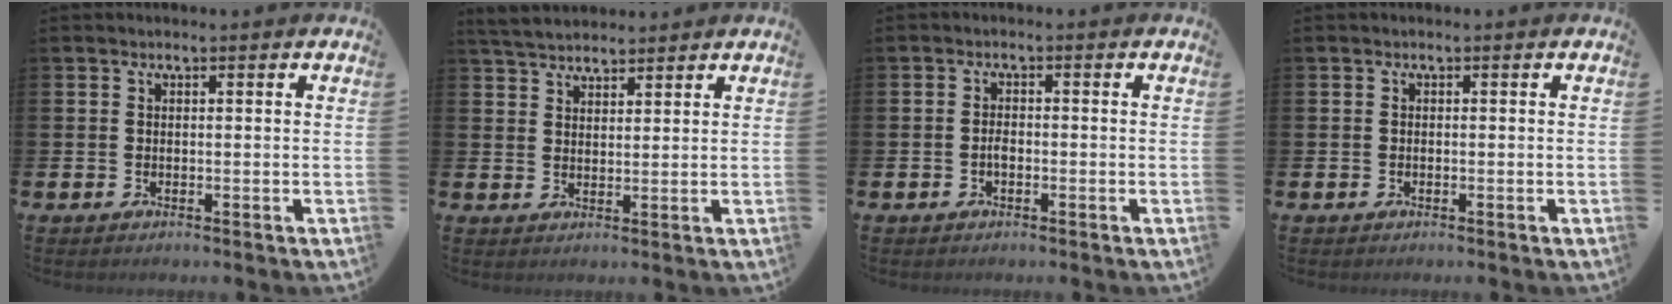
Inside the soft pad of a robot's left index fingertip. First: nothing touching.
{"total": 4.2, "force": [4.1, 1.0, 0.6], "torque": [-0.020, -0.014, 0.076]}
{"total": 1.4, "force": [-0.6, 0.8, 1.1], "torque": [-0.017, 0.000, -0.013]}
{"total": 0.0}